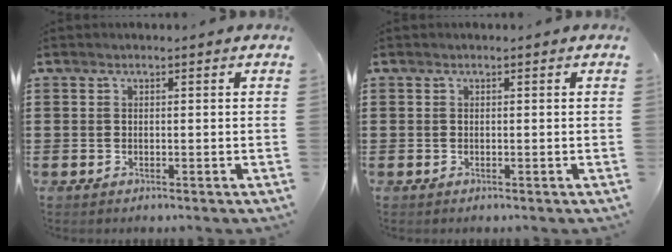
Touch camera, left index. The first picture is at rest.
{"total": 0.0}